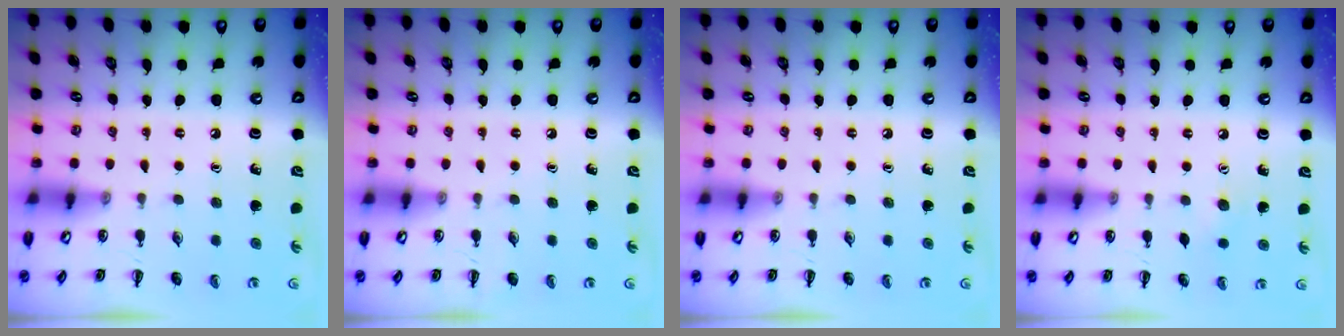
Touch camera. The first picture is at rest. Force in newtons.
{"total": 0.0}
{"total": 0.0}
{"total": 2.8, "press": 2.8, "slide": 0.7}